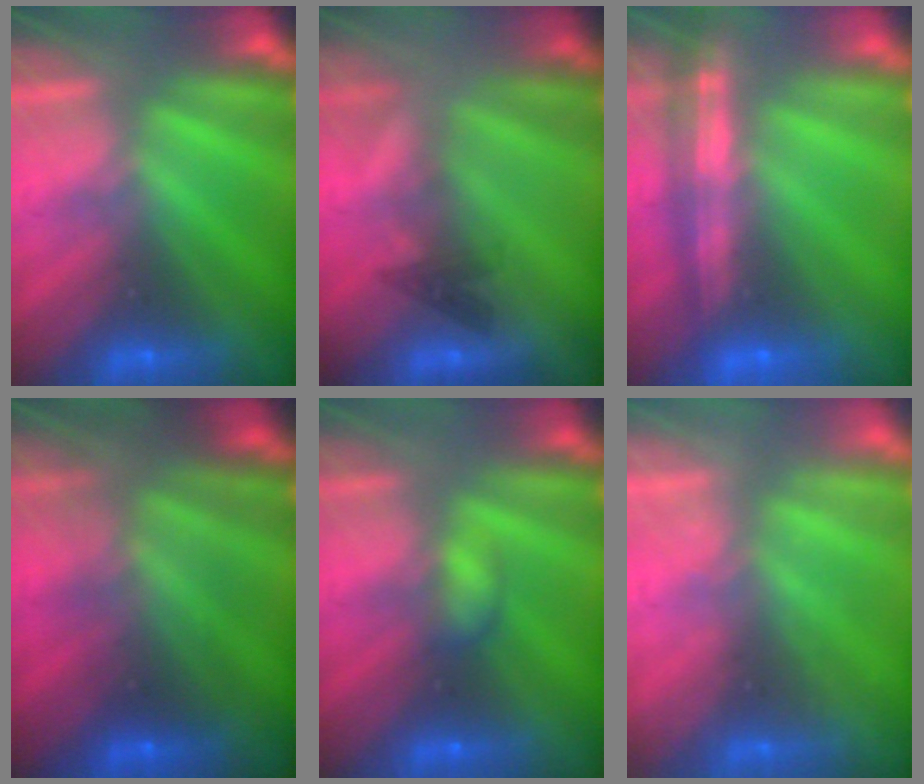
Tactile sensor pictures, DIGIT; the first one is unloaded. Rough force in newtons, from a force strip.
{"total": 2.2}
{"total": 7.5}
{"total": 7.2}
{"total": 2.2}
{"total": 2.0}